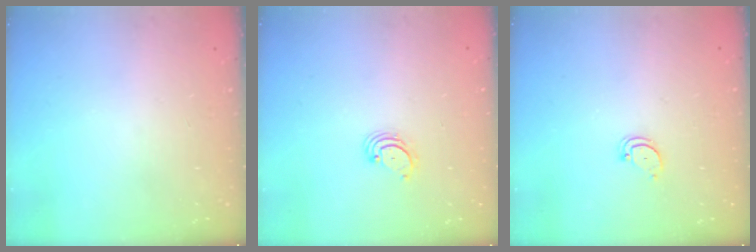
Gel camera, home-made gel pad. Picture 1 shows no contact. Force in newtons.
{"total": 2.7, "press": 2.7, "slide": 0.3}
{"total": 2.4, "press": 2.4, "slide": 0.2}